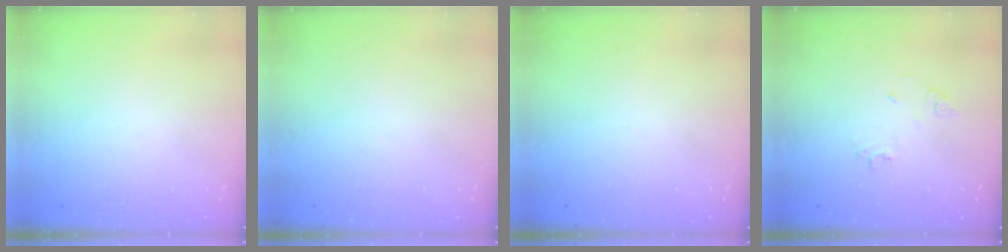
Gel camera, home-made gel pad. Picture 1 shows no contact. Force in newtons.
{"total": 1.6, "press": 1.6, "slide": 0.1}
{"total": 0.0}
{"total": 4.9, "press": 4.8, "slide": 0.7}